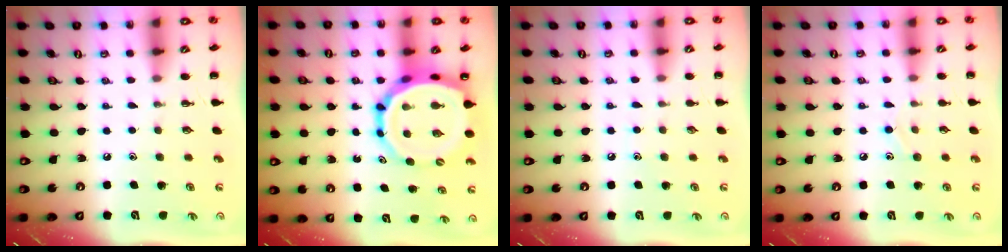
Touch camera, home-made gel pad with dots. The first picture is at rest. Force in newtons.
{"total": 13.1, "press": 12.6, "slide": 3.5}
{"total": 4.2, "press": 3.9, "slide": 1.5}
{"total": 7.0, "press": 6.7, "slide": 1.9}